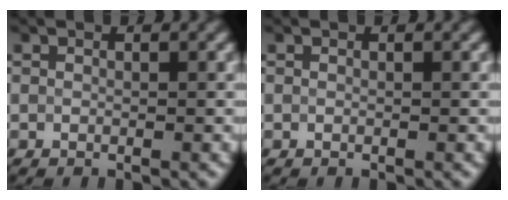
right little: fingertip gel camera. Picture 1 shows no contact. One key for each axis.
{"total": 0.0}